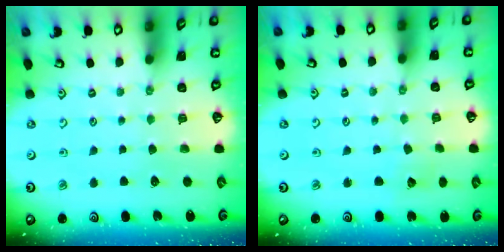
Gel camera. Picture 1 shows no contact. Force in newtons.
{"total": 3.1, "press": 3.0, "slide": 0.5}